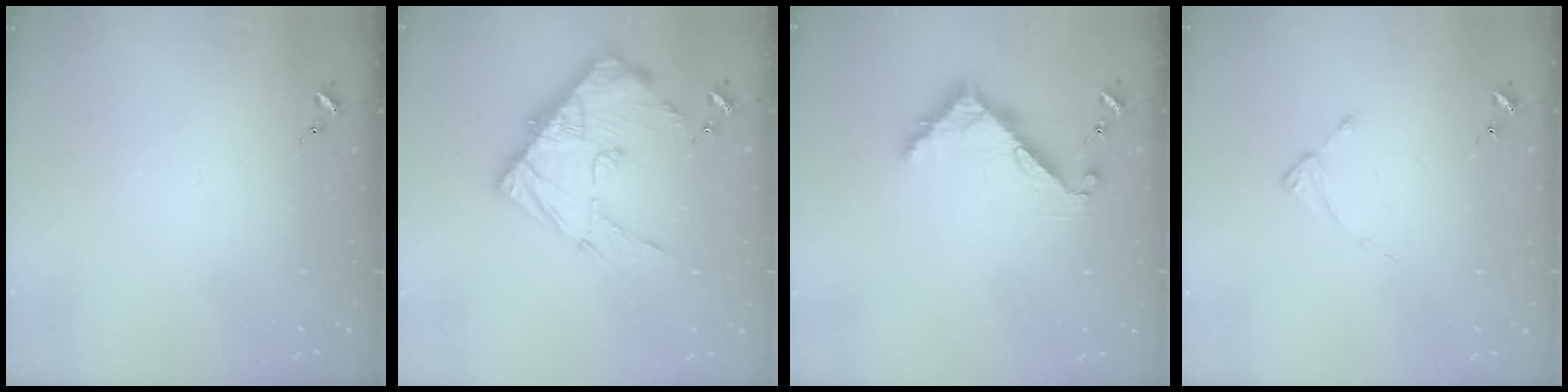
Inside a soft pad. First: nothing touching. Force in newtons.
{"total": 18.5, "press": 18.5, "slide": 1.8}
{"total": 7.3, "press": 7.3, "slide": 0.6}
{"total": 2.0, "press": 2.0, "slide": 0.3}